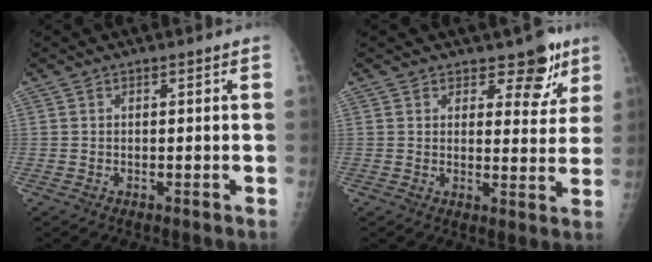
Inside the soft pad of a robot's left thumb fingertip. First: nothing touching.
{"total": 7.0, "force": [4.8, 3.9, 3.3], "torque": [0.000, -0.028, 0.062]}